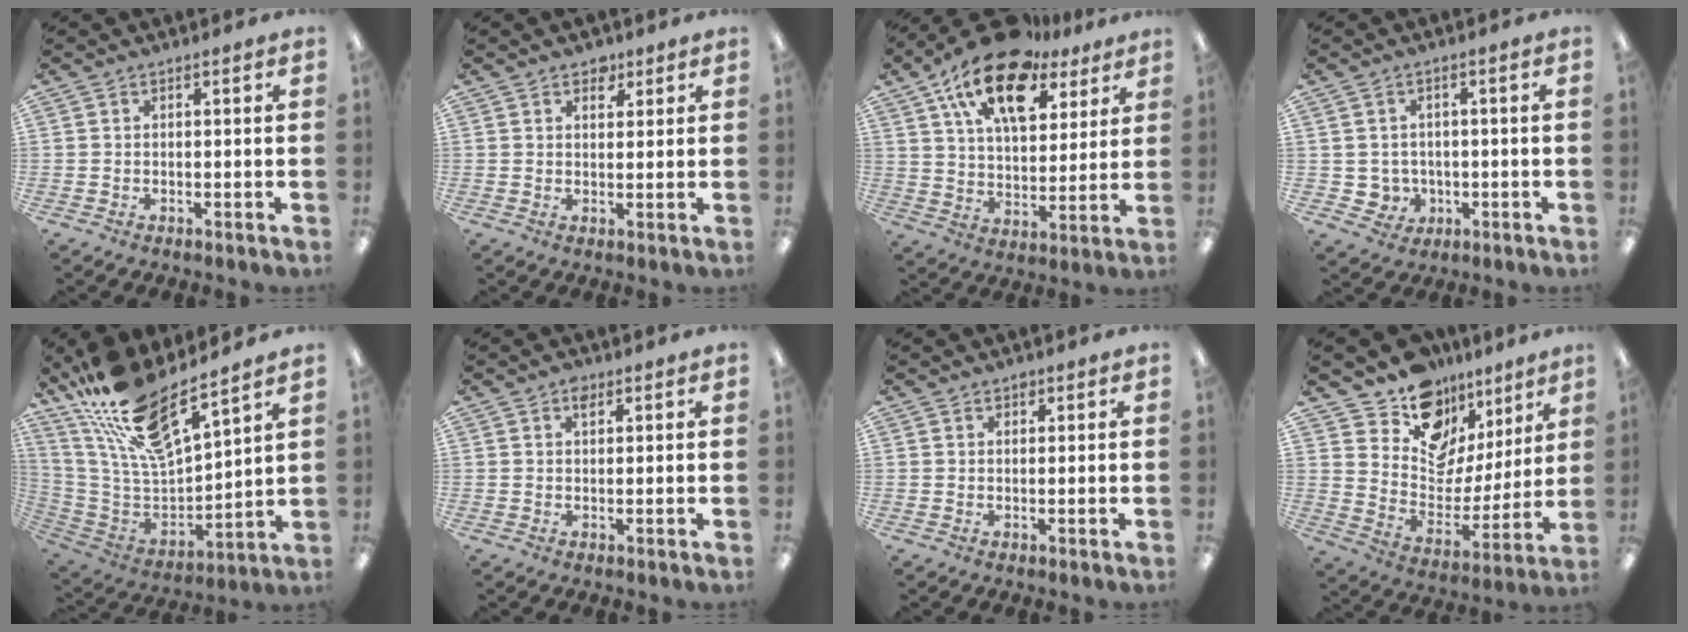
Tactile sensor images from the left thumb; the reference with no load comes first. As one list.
[{"total": 3.3, "force": [2.4, 2.0, 1.0], "torque": [0.001, -0.009, 0.039]}, {"total": 19.1, "force": [12.0, 9.6, 11.4], "torque": [-0.197, -0.057, 0.208]}, {"total": 3.9, "force": [-0.2, 3.8, 0.8], "torque": [-0.013, 0.002, -0.002]}, {"total": 17.8, "force": [14.4, 4.1, 9.7], "torque": [-0.205, -0.107, 0.255]}, {"total": 1.9, "force": [1.1, 1.1, 1.1], "torque": [-0.017, -0.001, 0.018]}, {"total": 1.0, "force": [0.8, 0.5, 0.2], "torque": [-0.005, 0.001, 0.015]}, {"total": 14.2, "force": [11.2, 8.2, 2.8], "torque": [-0.066, -0.104, 0.207]}]